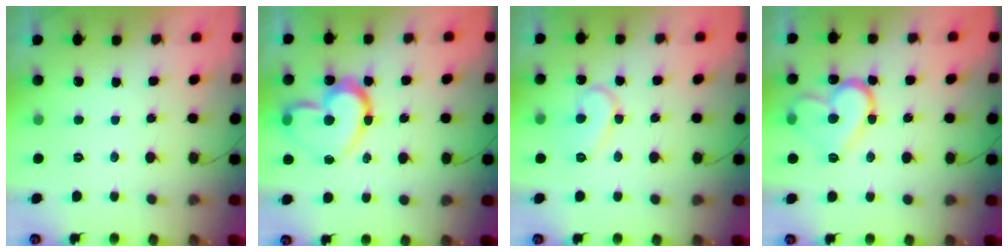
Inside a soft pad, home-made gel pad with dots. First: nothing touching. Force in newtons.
{"total": 17.6, "press": 17.5, "slide": 1.5}
{"total": 10.0, "press": 9.9, "slide": 1.0}
{"total": 15.0, "press": 14.9, "slide": 1.3}